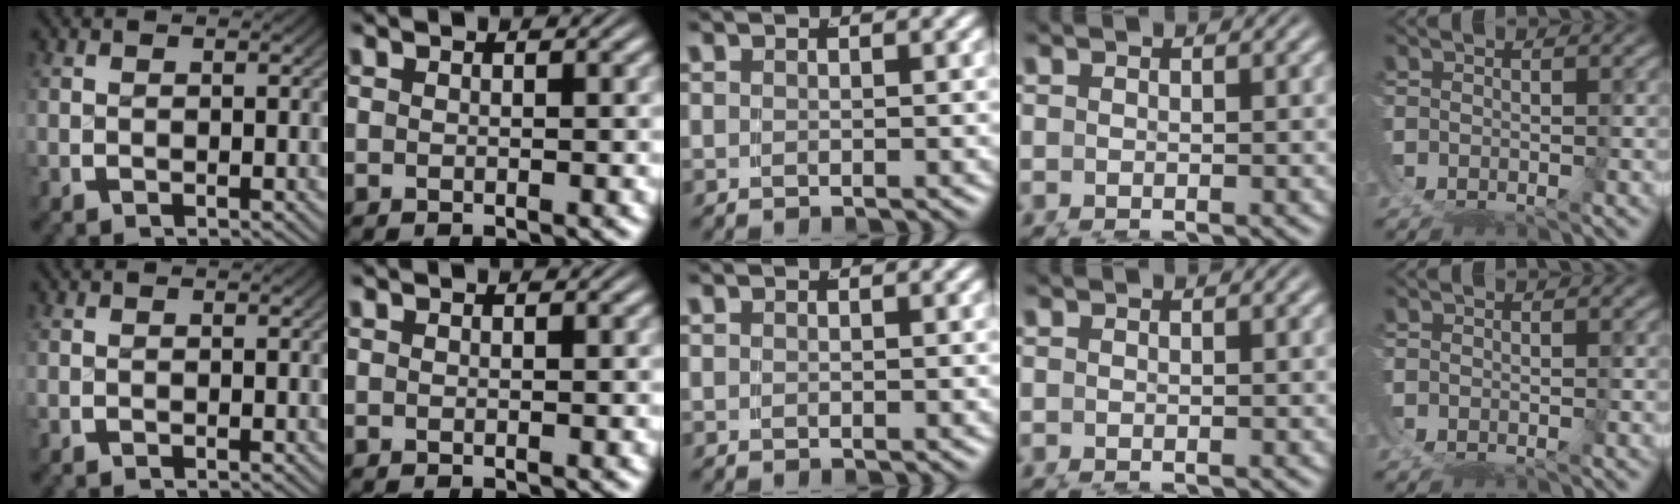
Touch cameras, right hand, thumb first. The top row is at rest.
{}